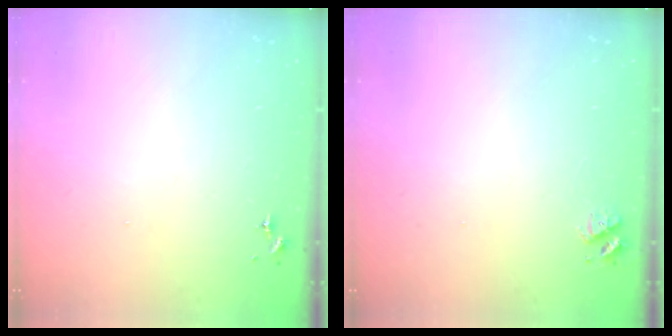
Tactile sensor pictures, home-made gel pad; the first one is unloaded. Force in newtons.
{"total": 4.7, "press": 4.7, "slide": 0.7}